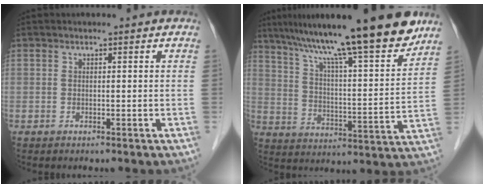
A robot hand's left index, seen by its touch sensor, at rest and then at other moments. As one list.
[{"total": 21.5, "force": [17.0, 1.1, 13.1], "torque": [-0.207, 0.006, 0.261]}]